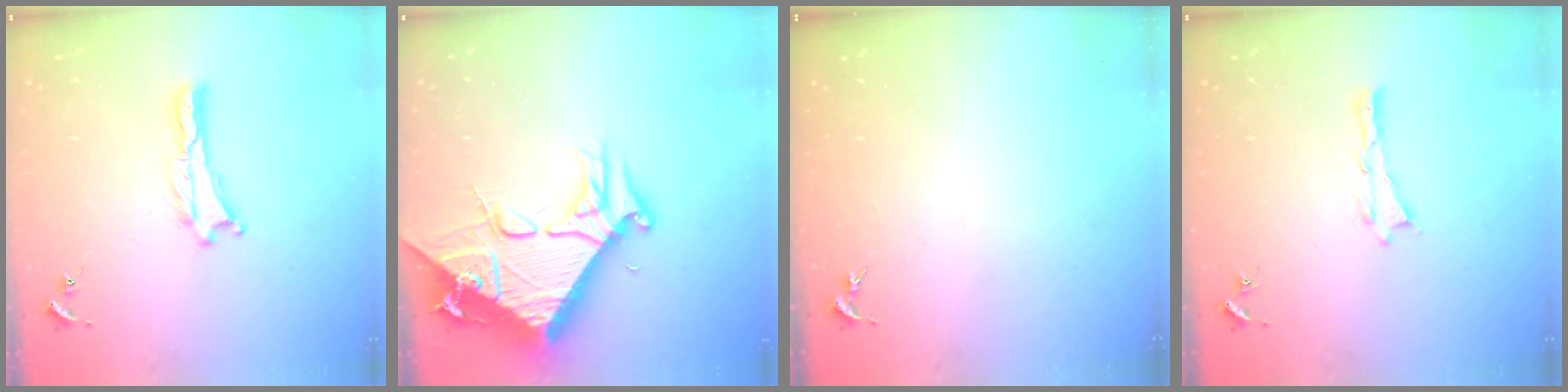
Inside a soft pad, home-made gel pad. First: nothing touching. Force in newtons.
{"total": 17.0, "press": 16.9, "slide": 1.6}
{"total": 0.0}
{"total": 0.0}